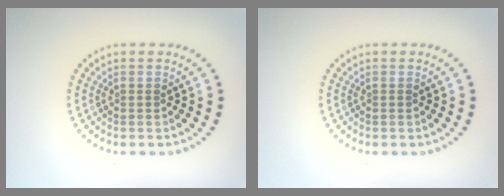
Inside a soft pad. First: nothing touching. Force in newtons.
{"total": 0.0}